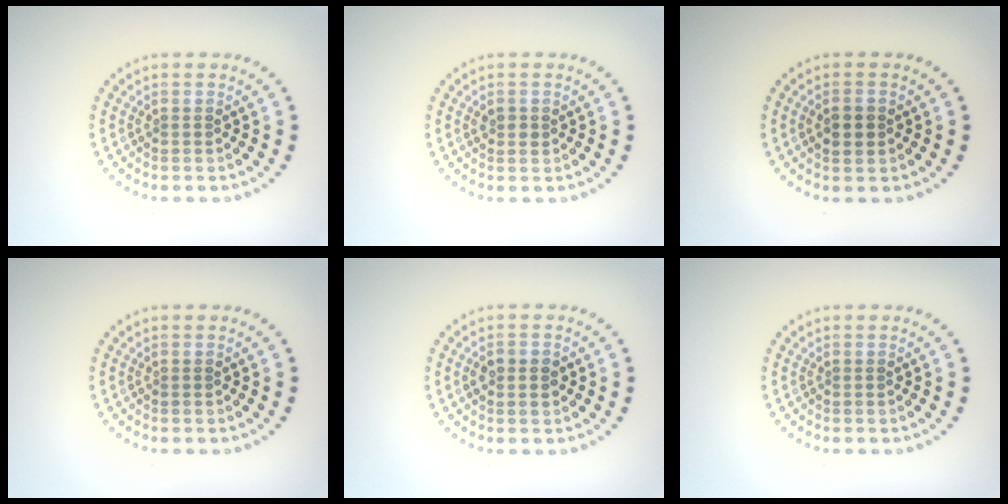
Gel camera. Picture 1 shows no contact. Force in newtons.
{"total": 1.0, "press": 1.0, "slide": 0.1}
{"total": 1.9, "press": 1.9, "slide": 0.2}
{"total": 0.0}
{"total": 2.4, "press": 2.4, "slide": 0.1}
{"total": 0.0}